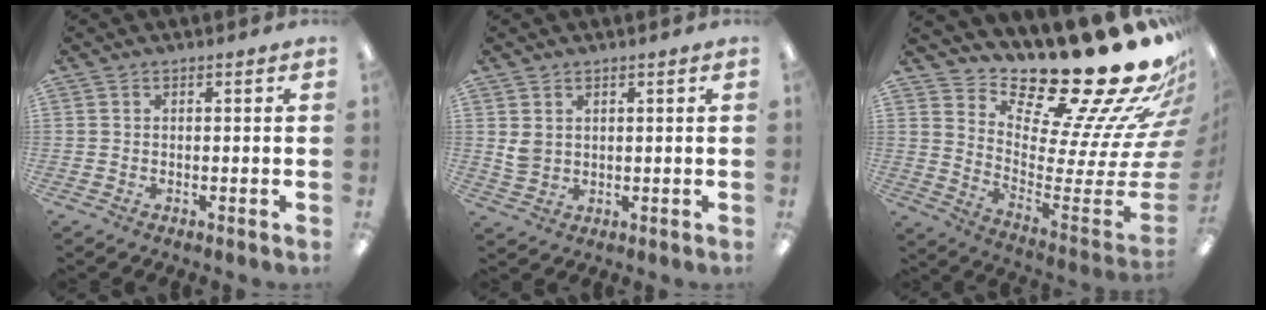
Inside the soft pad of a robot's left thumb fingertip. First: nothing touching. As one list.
[{"total": 3.3, "force": [1.7, 2.4, 1.4], "torque": [-0.021, -0.003, 0.032]}, {"total": 28.1, "force": [22.6, 6.5, 15.4], "torque": [-0.172, -0.211, 0.391]}]